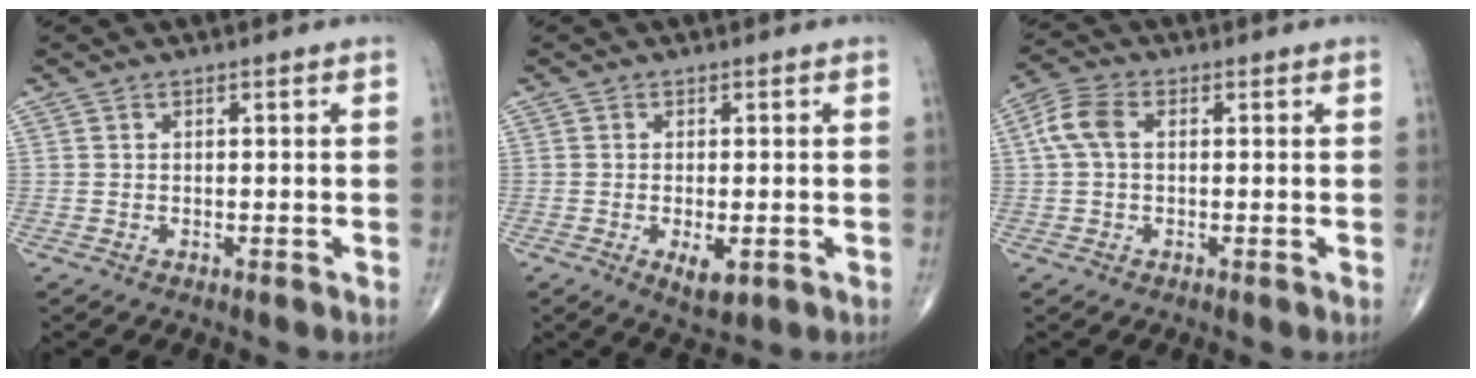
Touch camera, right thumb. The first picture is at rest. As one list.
[{"total": 4.3, "force": [-1.3, 1.8, 3.6], "torque": [-0.056, -0.009, -0.016]}, {"total": 5.5, "force": [0.7, 3.4, 4.3], "torque": [-0.101, 0.017, 0.009]}]